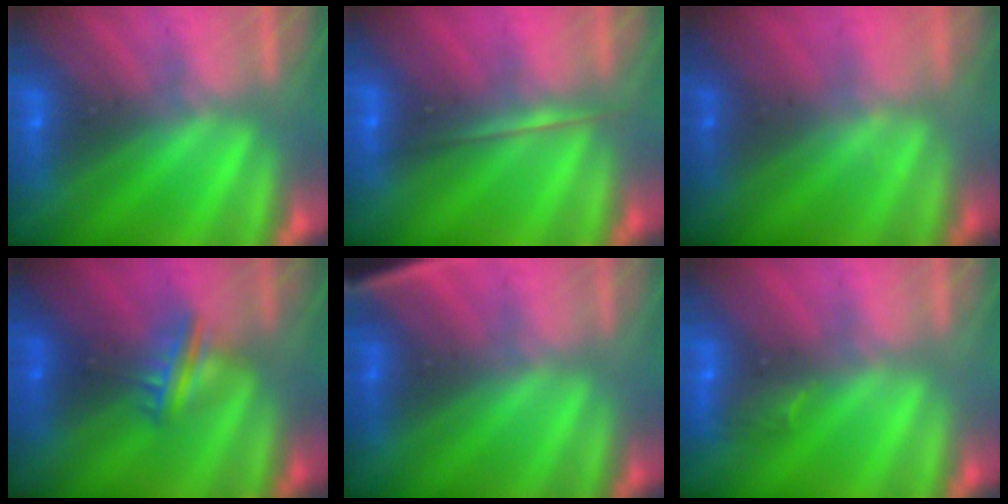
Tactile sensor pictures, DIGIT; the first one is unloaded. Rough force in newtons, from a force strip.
{"total": 1.7}
{"total": 1.5}
{"total": 3.0}
{"total": 2.7}
{"total": 3.1}